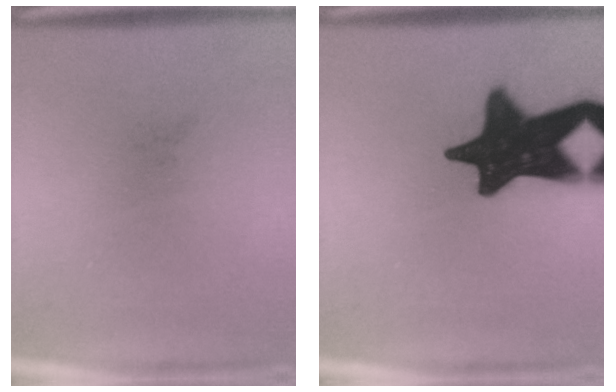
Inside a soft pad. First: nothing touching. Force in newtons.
{"total": 19.8}